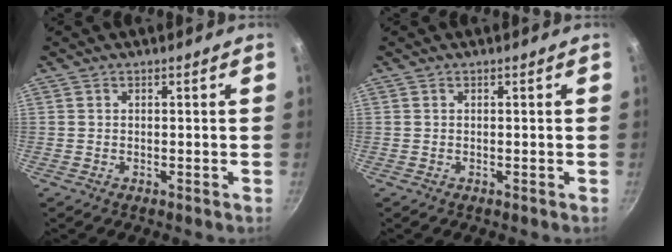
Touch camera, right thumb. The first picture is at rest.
{"total": 0.0}